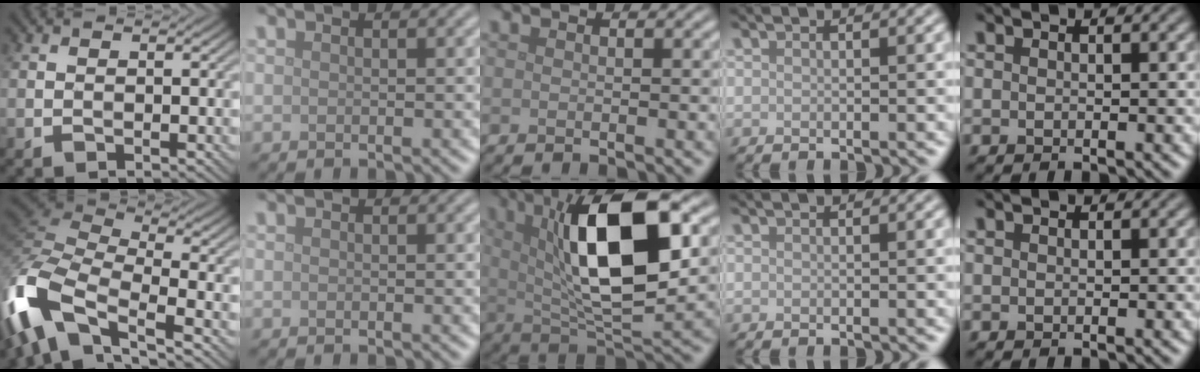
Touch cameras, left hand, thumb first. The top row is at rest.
{"thumb": {"total": 14.3, "force": [-7.5, 6.6, 10.2], "torque": [-0.263, -0.003, -0.154]}, "middle": {"total": 12.4, "force": [2.9, 4.1, 11.3], "torque": [-0.185, 0.010, 0.048]}}